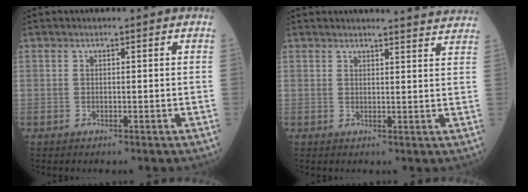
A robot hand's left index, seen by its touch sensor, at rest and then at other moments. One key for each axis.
{"total": 6.0, "fx": 6.0, "fy": -0.4, "fz": 0.8, "tx": -0.011, "ty": -0.007, "tz": 0.050}